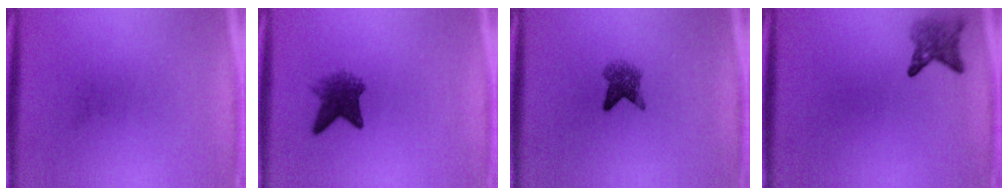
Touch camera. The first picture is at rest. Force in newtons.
{"total": 4.3}
{"total": 3.3}
{"total": 2.7}